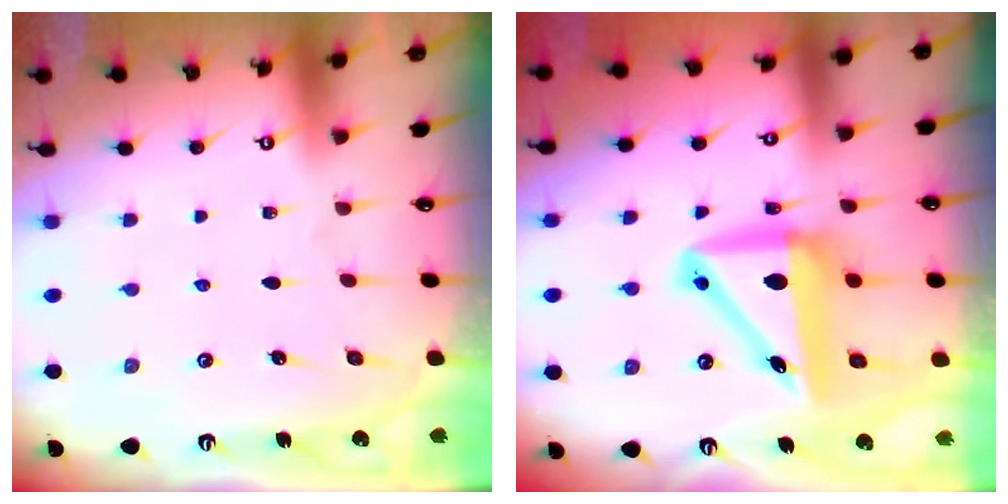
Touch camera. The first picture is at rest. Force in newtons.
{"total": 12.4, "press": 11.8, "slide": 3.6}